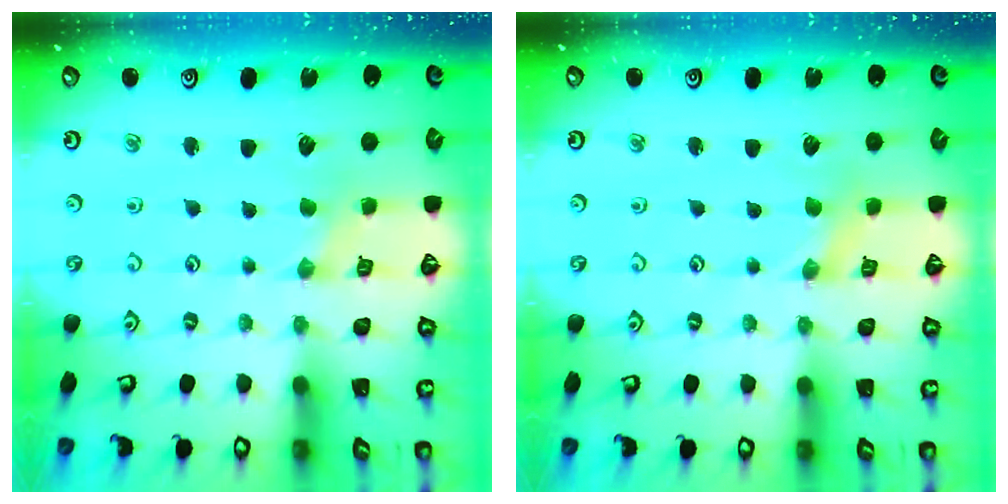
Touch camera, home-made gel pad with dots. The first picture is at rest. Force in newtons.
{"total": 0.0}